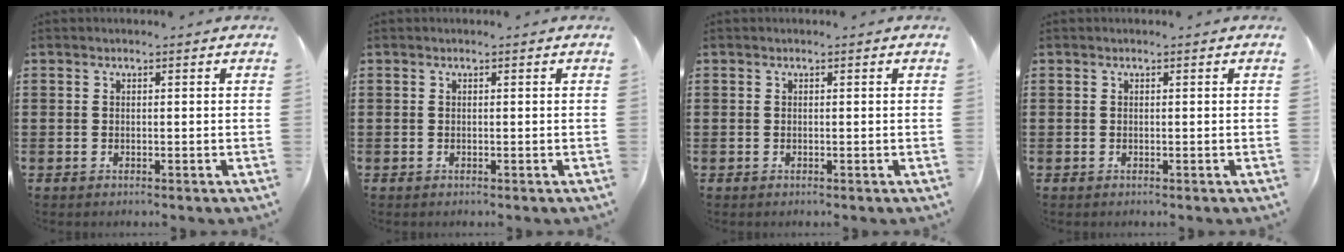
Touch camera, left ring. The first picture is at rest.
{"total": 0.0}
{"total": 0.0}
{"total": 0.0}